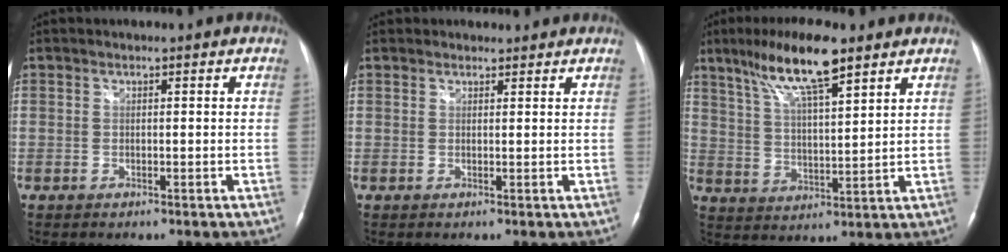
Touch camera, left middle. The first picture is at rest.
{"total": 1.8, "force": [1.7, 0.7, -0.1], "torque": [0.000, 0.014, 0.021]}
{"total": 11.8, "force": [7.9, 1.8, 8.6], "torque": [-0.164, 0.013, 0.140]}